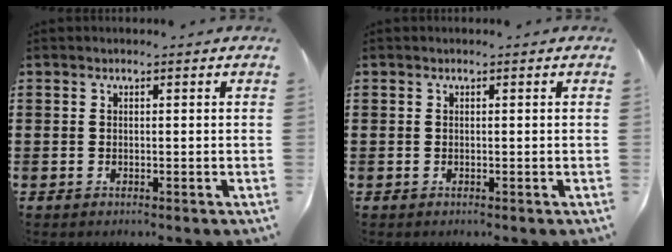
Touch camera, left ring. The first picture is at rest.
{"total": 0.0}